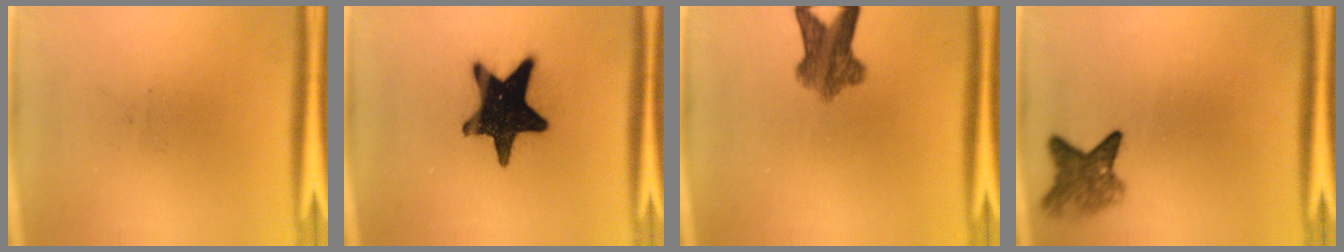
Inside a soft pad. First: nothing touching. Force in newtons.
{"total": 19.3}
{"total": 7.0}
{"total": 4.9}